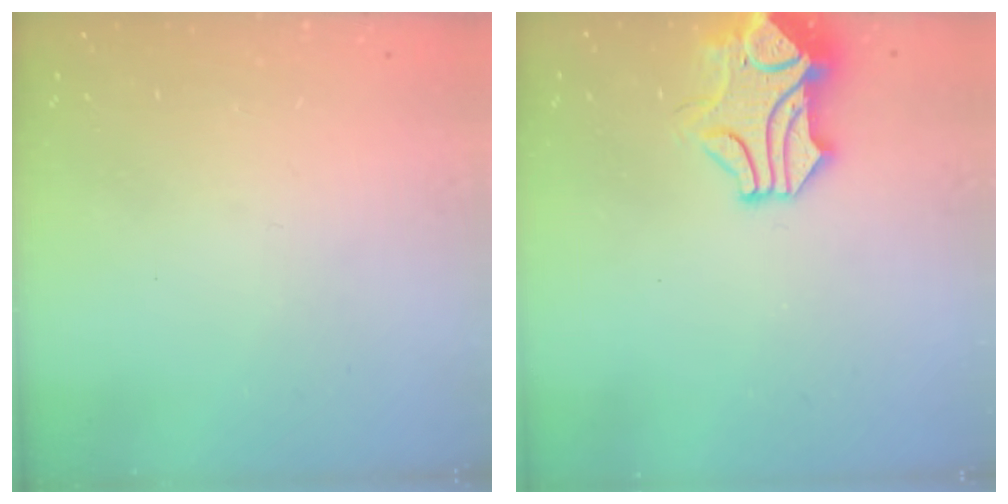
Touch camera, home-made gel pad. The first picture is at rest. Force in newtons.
{"total": 1.6, "press": 1.2, "slide": 1.1}